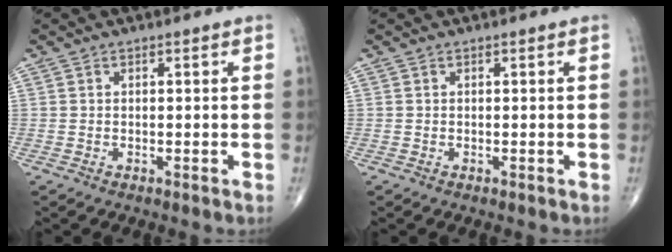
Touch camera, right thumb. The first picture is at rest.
{"total": 0.0}